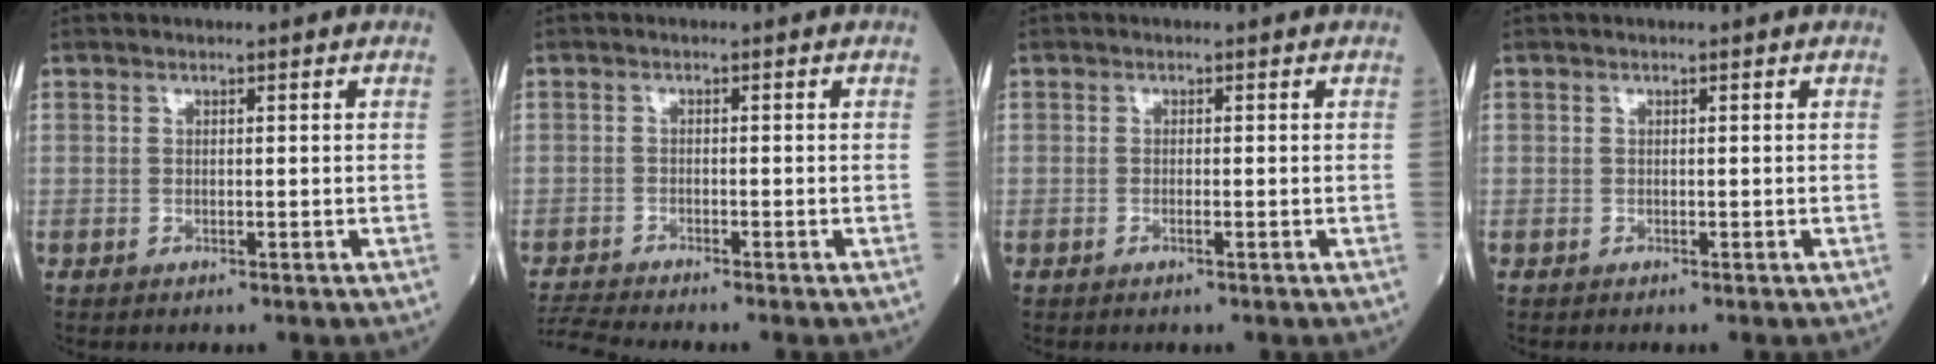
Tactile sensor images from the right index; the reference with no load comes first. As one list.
[{"total": 3.6, "force": [-3.4, -1.2, 0.0], "torque": [-0.011, -0.023, -0.068]}, {"total": 0.7, "force": [-0.3, 0.0, 0.7], "torque": [-0.016, -0.001, -0.005]}, {"total": 0.0}]